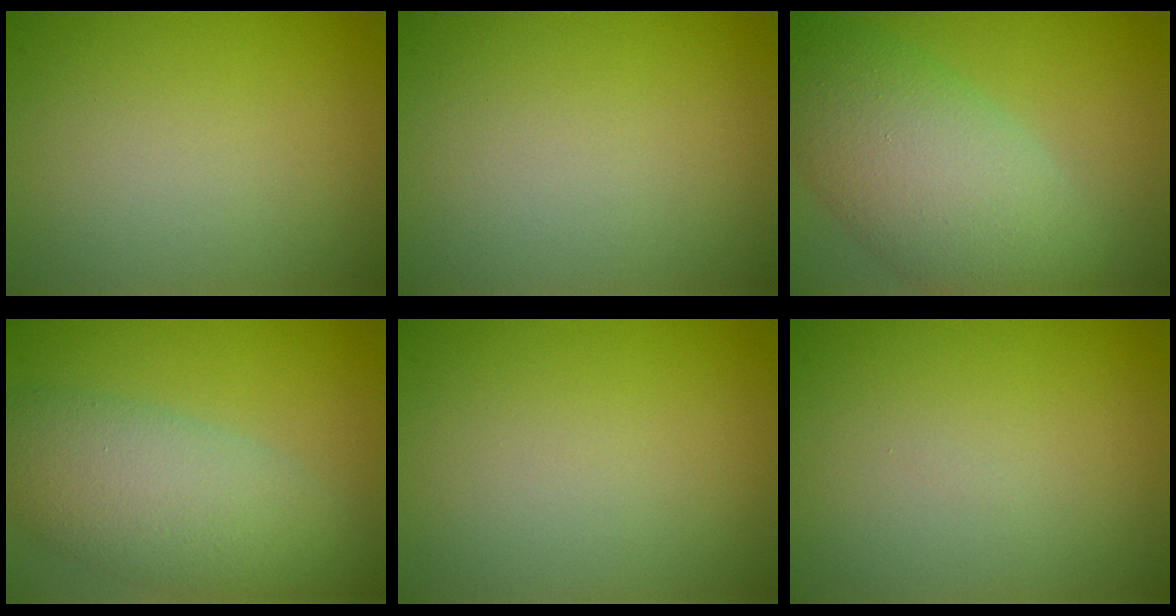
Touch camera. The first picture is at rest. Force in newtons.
{"total": 0.0}
{"total": 9.0, "press": 8.9, "slide": 0.7}
{"total": 7.2, "press": 7.2, "slide": 0.5}
{"total": 0.0}
{"total": 0.0}